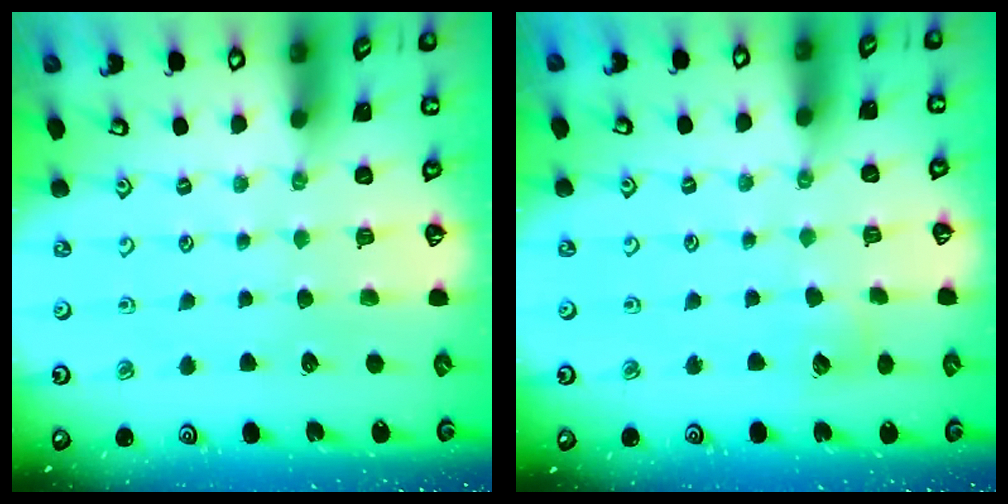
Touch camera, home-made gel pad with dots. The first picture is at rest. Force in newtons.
{"total": 5.7, "press": 5.6, "slide": 0.5}